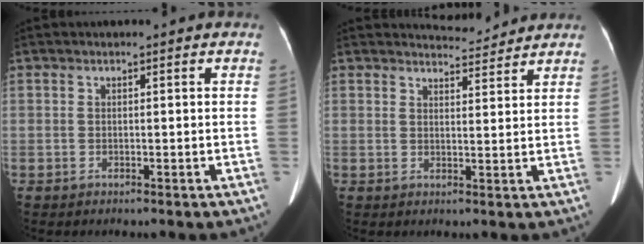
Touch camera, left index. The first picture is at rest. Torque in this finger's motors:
{"motor_torque": [0.12, -0.24, -0.10, -0.04]}